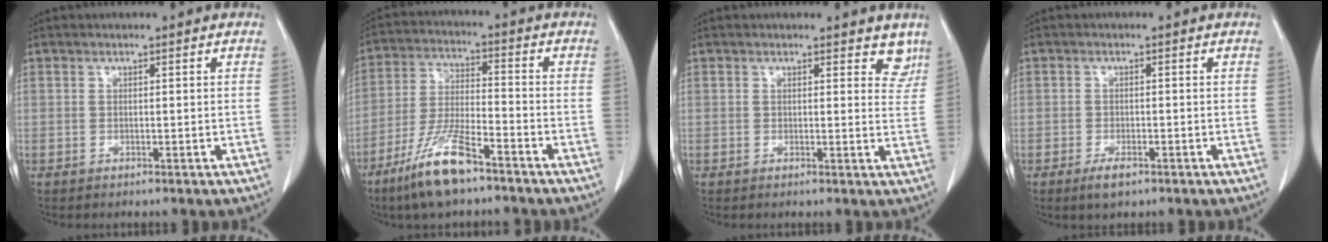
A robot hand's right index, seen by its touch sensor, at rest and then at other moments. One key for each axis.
{"total": 11.1, "fx": -7.6, "fy": 1.9, "fz": 8.0, "tx": -0.166, "ty": -0.024, "tz": -0.145}
{"total": 4.2, "fx": 3.5, "fy": 2.1, "fz": 1.1, "tx": 0.014, "ty": -0.015, "tz": 0.023}
{"total": 2.6, "fx": -1.6, "fy": 1.2, "fz": 1.6, "tx": -0.031, "ty": -0.001, "tz": -0.023}